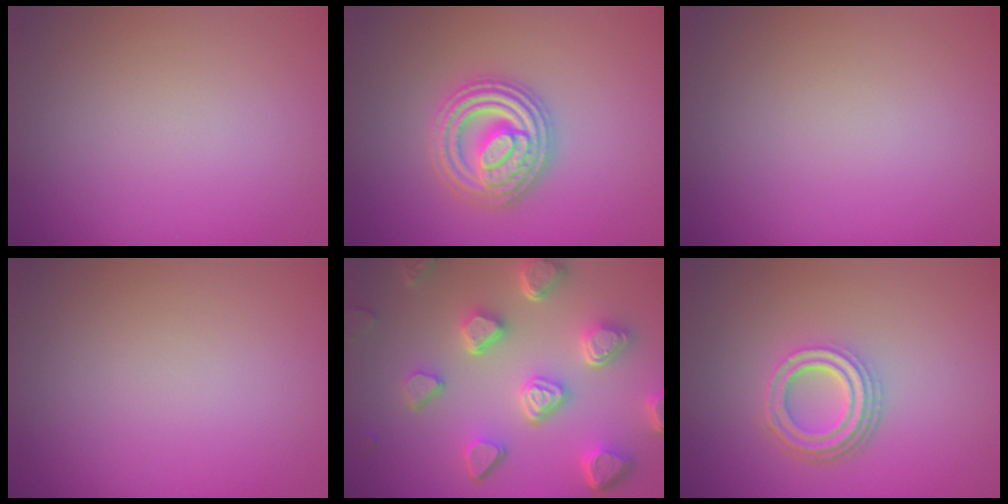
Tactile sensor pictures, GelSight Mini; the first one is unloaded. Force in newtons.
{"total": 4.8, "press": 4.7, "slide": 0.7}
{"total": 0.0}
{"total": 0.0}
{"total": 7.3, "press": 5.6, "slide": 4.7}
{"total": 4.2, "press": 3.1, "slide": 2.7}